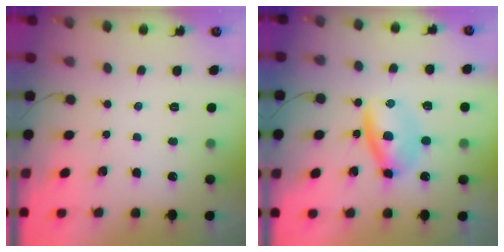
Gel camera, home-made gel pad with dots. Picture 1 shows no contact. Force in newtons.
{"total": 6.1, "press": 6.0, "slide": 1.2}